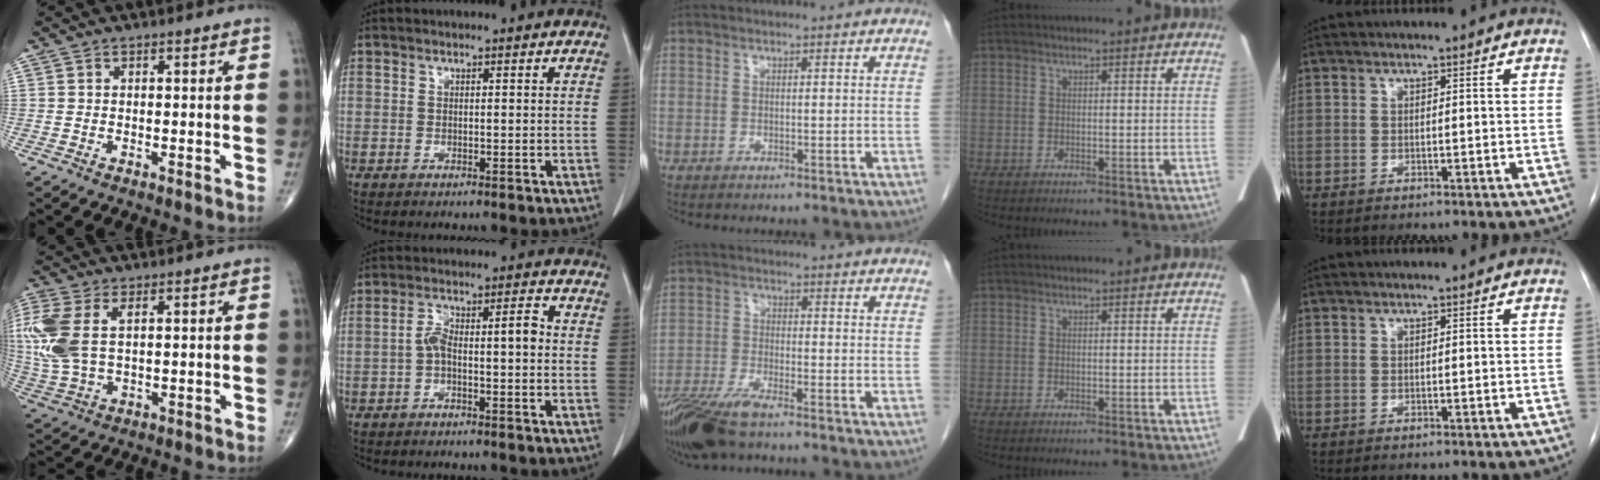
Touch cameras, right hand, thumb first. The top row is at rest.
{"thumb": {"total": 12.3, "force": [2.7, 6.7, 9.9], "torque": [-0.261, 0.005, 0.062]}, "index": {"total": 5.4, "force": [-1.0, 1.6, 5.1], "torque": [-0.097, 0.032, -0.016]}, "middle": {"total": 9.9, "force": [-7.5, 1.8, 6.1], "torque": [-0.119, -0.022, -0.137]}}